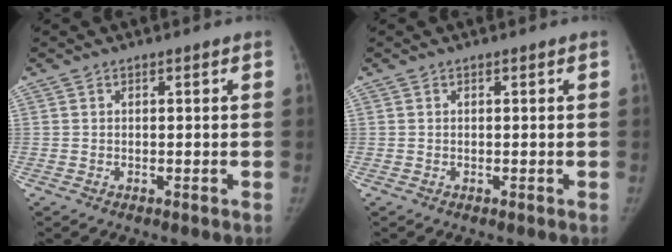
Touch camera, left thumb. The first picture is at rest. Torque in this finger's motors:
{"motor_torque": [-0.12, -0.08, -0.13, 0.14, 0.00]}